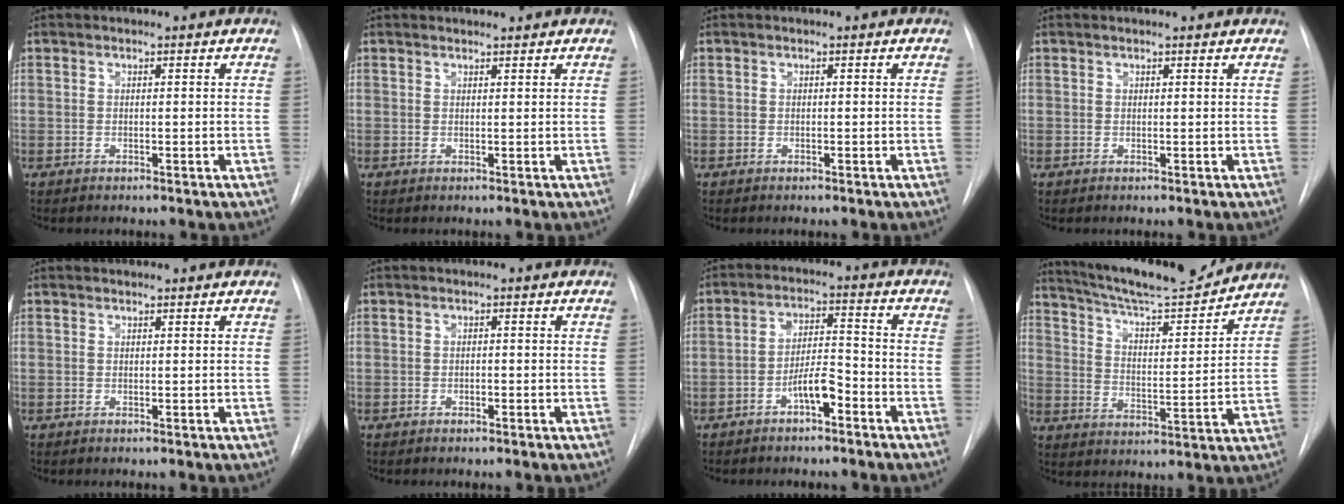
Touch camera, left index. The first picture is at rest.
{"total": 0.5, "force": [0.5, -0.1, 0.1], "torque": [-0.003, 0.010, 0.007]}
{"total": 0.0}
{"total": 0.6, "force": [0.5, -0.1, 0.4], "torque": [-0.008, 0.012, -0.002]}
{"total": 0.7, "force": [-0.7, -0.3, -0.1], "torque": [0.001, 0.007, -0.007]}
{"total": 2.0, "force": [-2.0, 0.1, 0.0], "torque": [0.001, -0.002, -0.031]}
{"total": 5.8, "force": [-4.5, 0.9, 3.6], "torque": [-0.068, 0.011, -0.074]}
{"total": 15.3, "force": [14.0, 1.4, 6.0], "torque": [-0.105, -0.010, 0.215]}